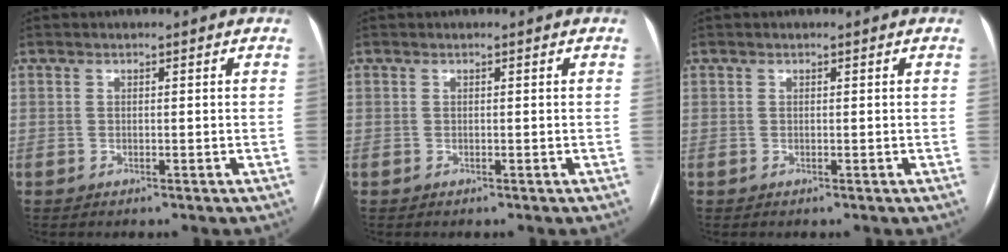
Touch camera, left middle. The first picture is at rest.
{"total": 0.0}
{"total": 0.0}